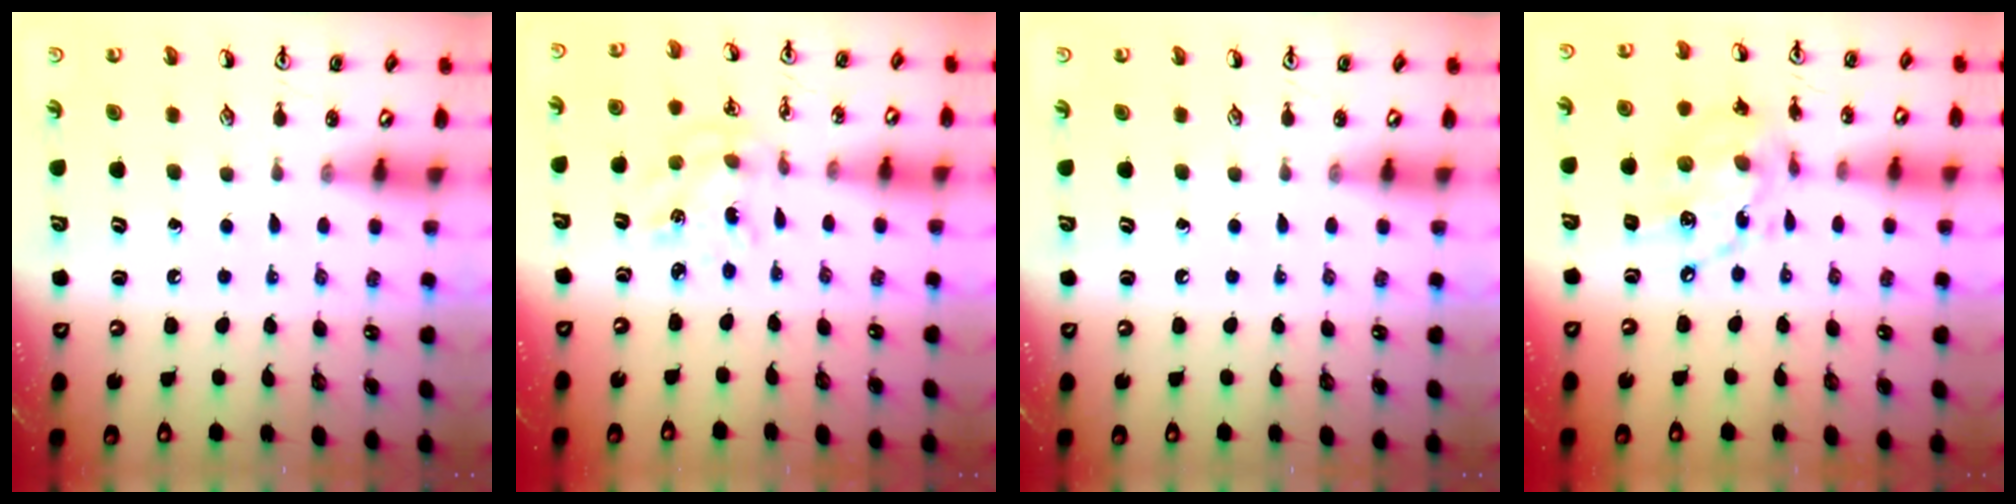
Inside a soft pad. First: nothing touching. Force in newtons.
{"total": 2.3, "press": 2.3, "slide": 0.2}
{"total": 0.0}
{"total": 12.3, "press": 12.2, "slide": 0.7}